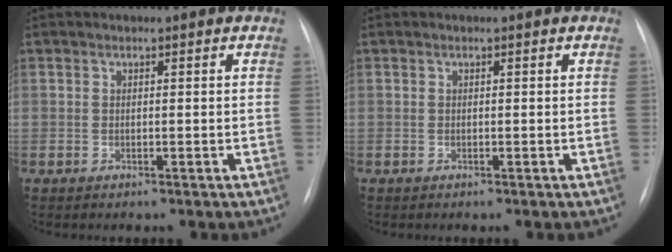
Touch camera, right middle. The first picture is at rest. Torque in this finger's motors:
{"motor_torque": [-0.66, -0.30, 0.01, -0.01]}